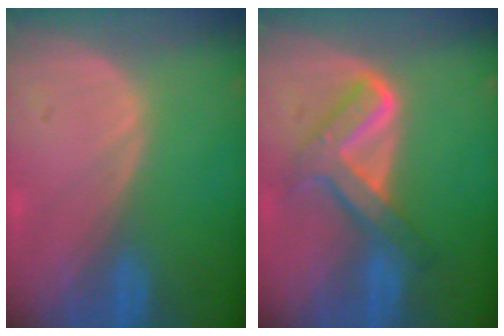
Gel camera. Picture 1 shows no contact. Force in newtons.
{"total": 6.9, "press": 6.8, "slide": 0.7}